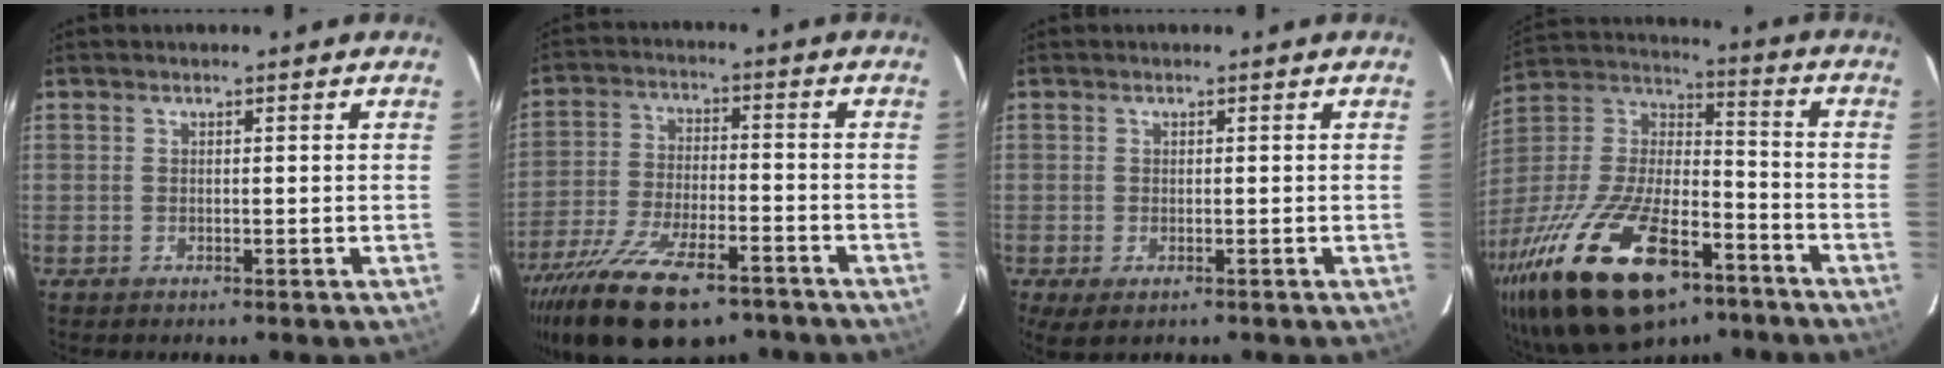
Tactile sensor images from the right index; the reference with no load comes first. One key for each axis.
{"total": 20.4, "fx": -14.6, "fy": 7.5, "fz": 12.2, "tx": -0.246, "ty": -0.044, "tz": -0.240}
{"total": 3.5, "fx": -1.7, "fy": 1.6, "fz": 2.6, "tx": -0.050, "ty": -0.015, "tz": -0.024}
{"total": 32.4, "fx": -18.8, "fy": 14.3, "fz": 22.2, "tx": -0.449, "ty": -0.027, "tz": -0.304}